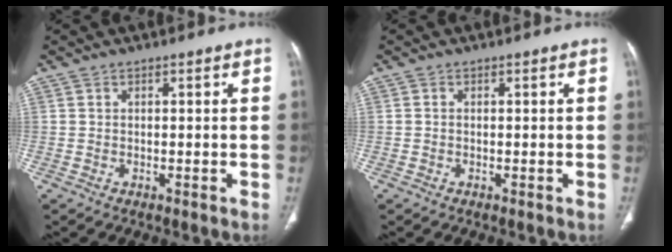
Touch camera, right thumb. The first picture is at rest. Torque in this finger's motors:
{"motor_torque": [0.01, 0.21, 0.33, -0.22, 0.01]}